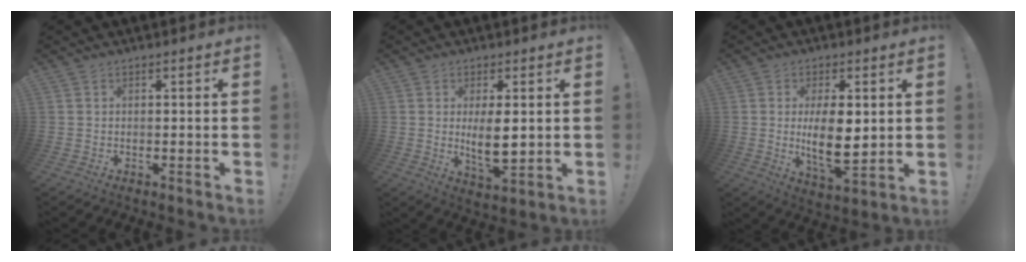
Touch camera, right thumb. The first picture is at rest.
{"total": 8.7, "force": [0.7, 3.4, 8.0], "torque": [-0.129, -0.019, 0.009]}
{"total": 12.3, "force": [0.9, 5.1, 11.1], "torque": [-0.188, -0.023, 0.012]}